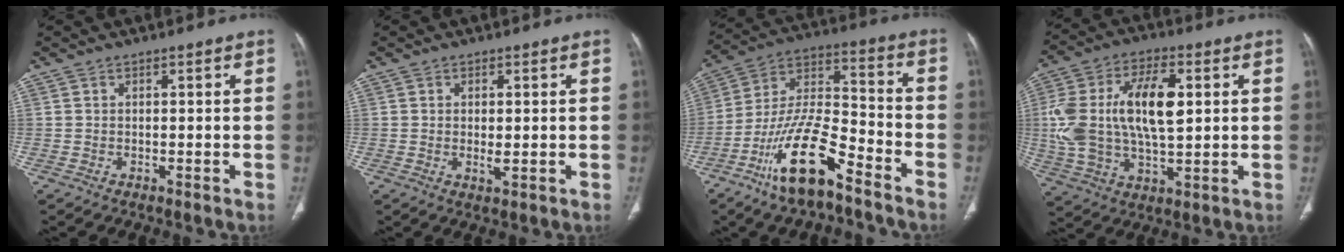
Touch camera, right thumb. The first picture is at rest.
{"total": 2.6, "force": [-0.1, 1.1, 2.4], "torque": [-0.044, -0.007, 0.000]}
{"total": 16.7, "force": [-10.4, 5.2, 12.0], "torque": [-0.228, 0.071, -0.197]}
{"total": 19.1, "force": [2.7, 9.5, 16.3], "torque": [-0.326, 0.011, 0.050]}